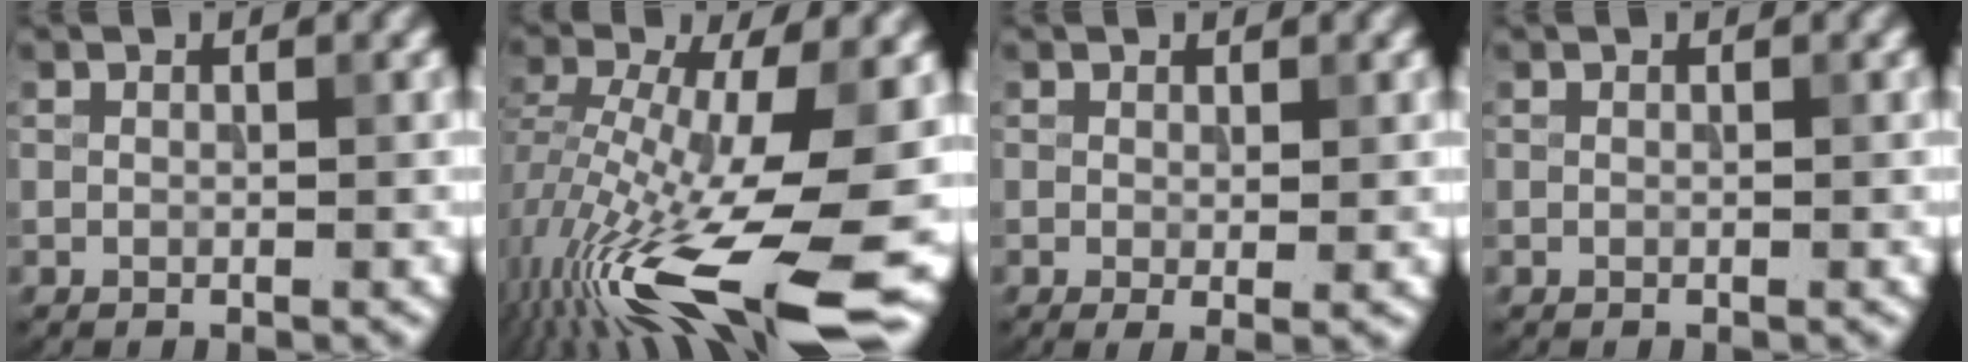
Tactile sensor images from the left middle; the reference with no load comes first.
{"total": 15.6, "force": [-5.5, 4.5, 13.9], "torque": [-0.258, 0.000, -0.093]}
{"total": 1.5, "force": [0.1, 0.2, 1.5], "torque": [-0.021, -0.011, 0.002]}
{"total": 0.0}